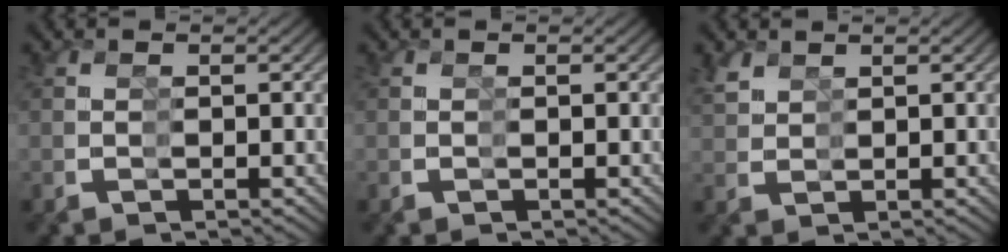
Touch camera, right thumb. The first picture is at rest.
{"total": 0.0}
{"total": 2.8, "force": [2.5, 0.0, -1.2], "torque": [0.020, 0.009, 0.046]}